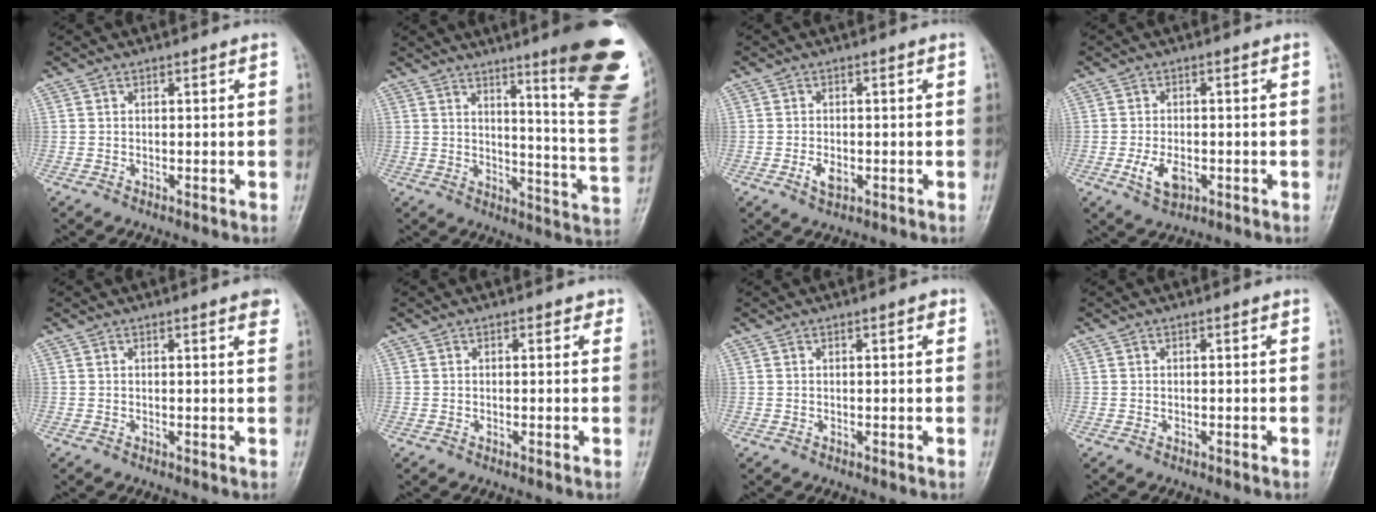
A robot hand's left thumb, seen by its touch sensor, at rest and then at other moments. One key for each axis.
{"total": 21.8, "fx": 11.9, "fy": 3.0, "fz": 18.0, "tx": -0.198, "ty": -0.070, "tz": 0.153}
{"total": 2.8, "fx": -0.9, "fy": 1.7, "fz": 2.1, "tx": -0.038, "ty": 0.000, "tz": -0.016}
{"total": 4.8, "fx": -1.6, "fy": 2.8, "fz": 3.6, "tx": -0.066, "ty": 0.000, "tz": -0.025}
{"total": 2.2, "fx": 1.4, "fy": 0.3, "fz": 1.7, "tx": -0.019, "ty": -0.003, "tz": 0.013}
{"total": 1.3, "fx": 0.7, "fy": 0.9, "fz": 0.7, "tx": 0.004, "ty": 0.000, "tz": 0.003}
{"total": 1.3, "fx": 0.6, "fy": 0.5, "fz": 1.1, "tx": -0.012, "ty": 0.001, "tz": 0.006}
{"total": 0.0}